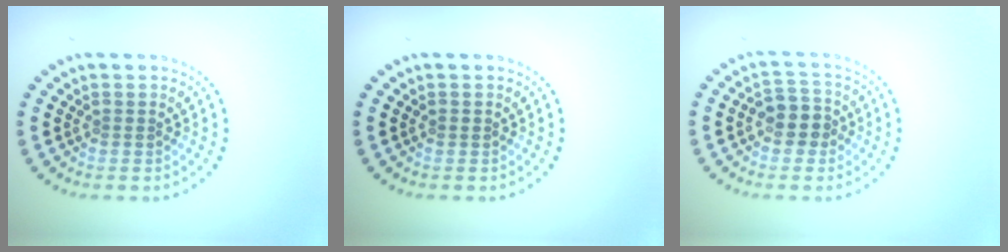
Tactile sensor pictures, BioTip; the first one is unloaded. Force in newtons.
{"total": 0.7, "press": 0.7, "slide": 0.2}
{"total": 3.0, "press": 2.8, "slide": 1.0}